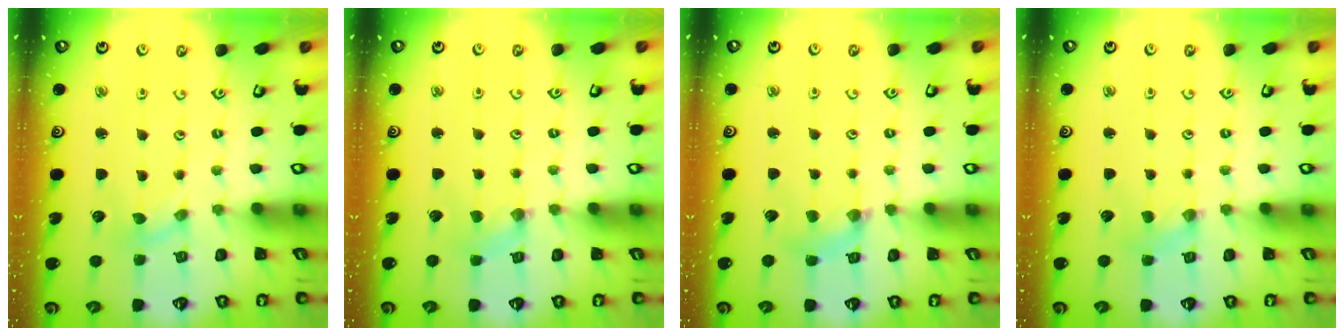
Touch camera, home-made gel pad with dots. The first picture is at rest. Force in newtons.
{"total": 0.0}
{"total": 3.3, "press": 3.3, "slide": 0.4}
{"total": 0.9, "press": 0.9, "slide": 0.1}